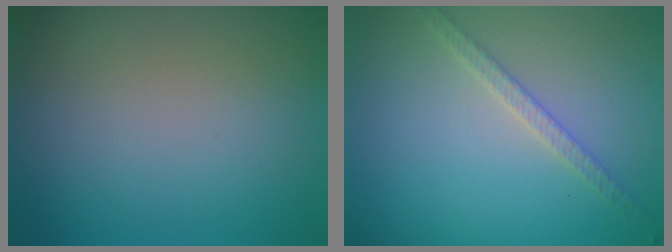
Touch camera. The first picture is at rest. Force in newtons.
{"total": 1.9, "press": 1.9, "slide": 0.4}